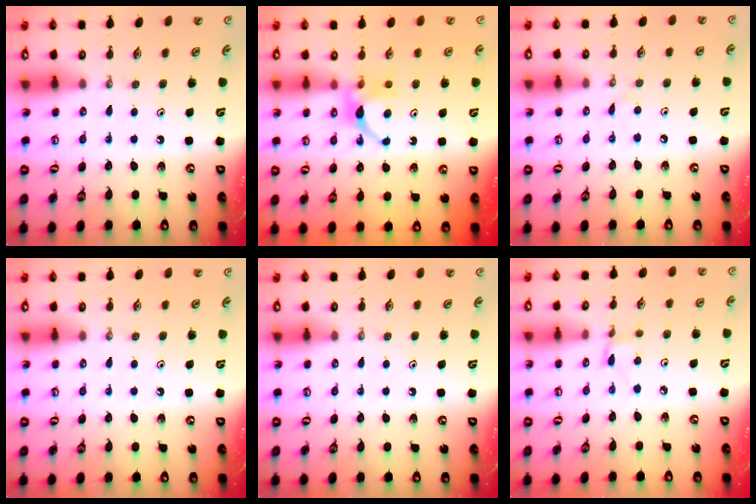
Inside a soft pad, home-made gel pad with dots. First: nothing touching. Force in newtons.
{"total": 5.5, "press": 5.5, "slide": 0.8}
{"total": 2.1, "press": 2.1, "slide": 0.3}
{"total": 0.0}
{"total": 0.0}
{"total": 2.0, "press": 2.0, "slide": 0.1}